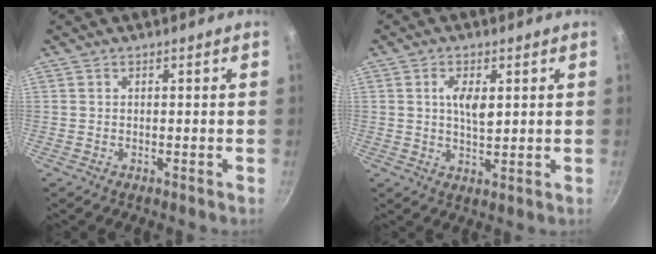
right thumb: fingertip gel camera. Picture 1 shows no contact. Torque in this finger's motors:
{"motor_torque": [0.65, 1.01, 0.31, -0.02, 0.03]}